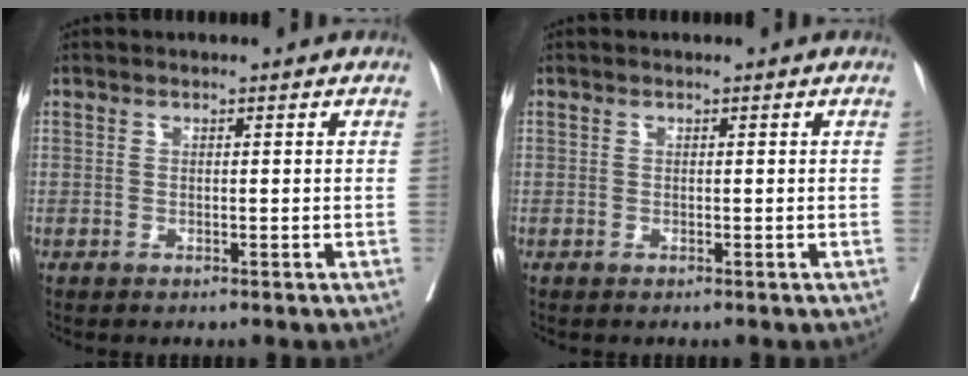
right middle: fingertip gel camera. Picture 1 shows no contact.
{"total": 0.0}